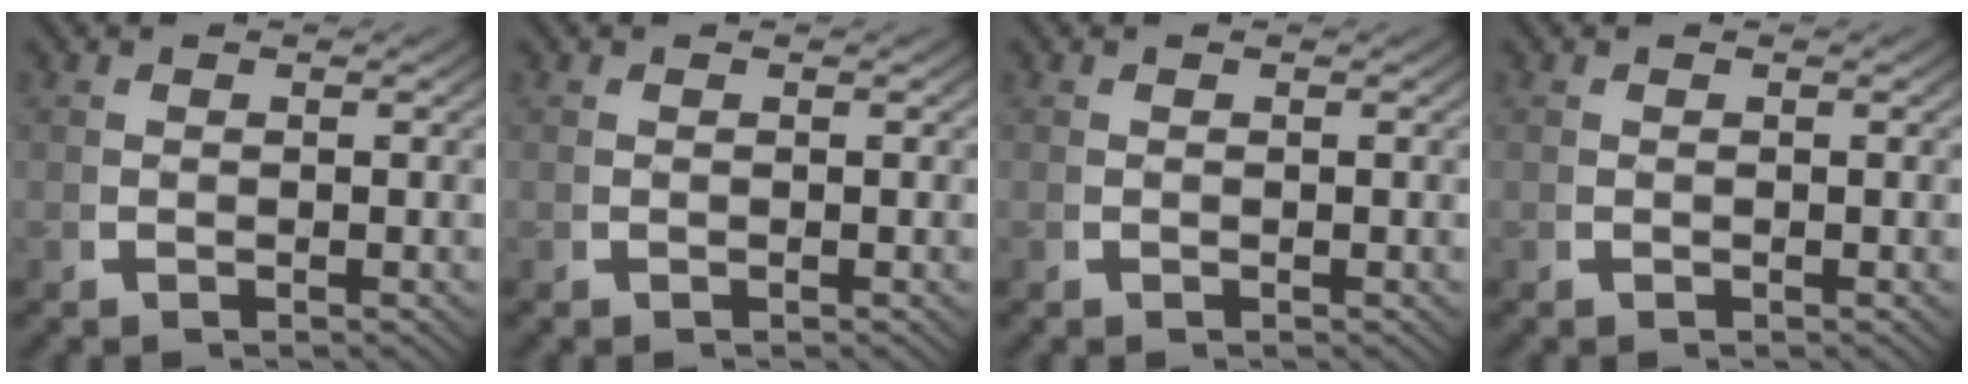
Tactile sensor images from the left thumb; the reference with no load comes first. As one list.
[{"total": 0.0}, {"total": 0.0}, {"total": 0.0}]